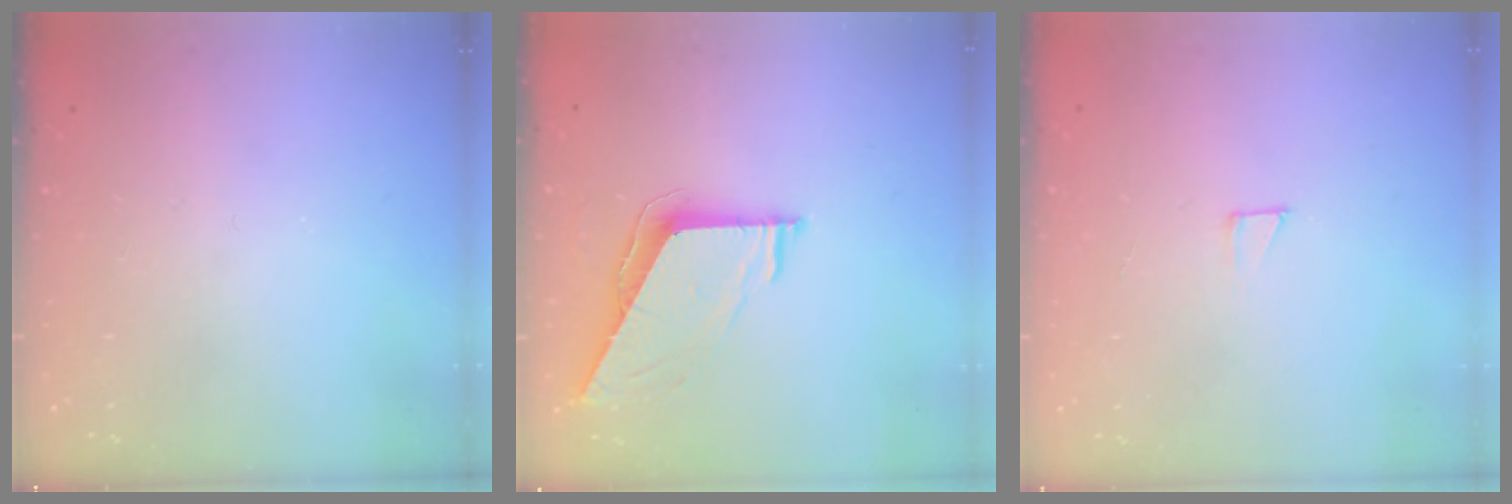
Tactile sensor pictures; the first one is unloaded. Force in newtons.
{"total": 7.2, "press": 7.2, "slide": 0.5}
{"total": 1.9, "press": 1.9, "slide": 0.1}